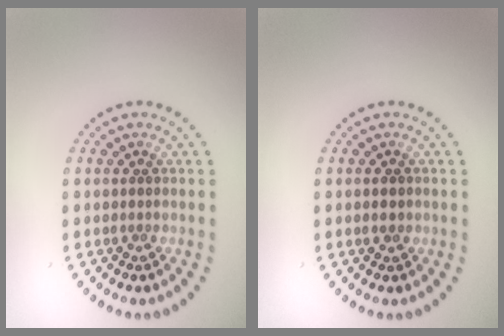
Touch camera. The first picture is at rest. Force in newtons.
{"total": 1.7, "press": 1.7, "slide": 0.0}